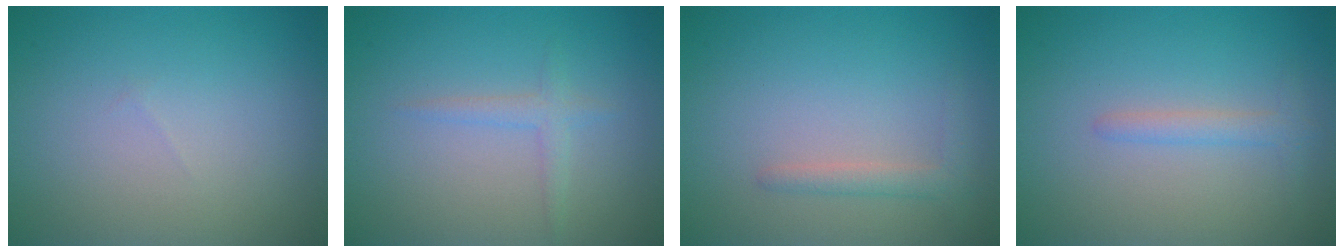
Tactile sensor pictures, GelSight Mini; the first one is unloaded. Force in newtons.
{"total": 1.4, "press": 1.4, "slide": 0.1}
{"total": 1.6, "press": 1.6, "slide": 0.1}
{"total": 1.5, "press": 1.5, "slide": 0.1}